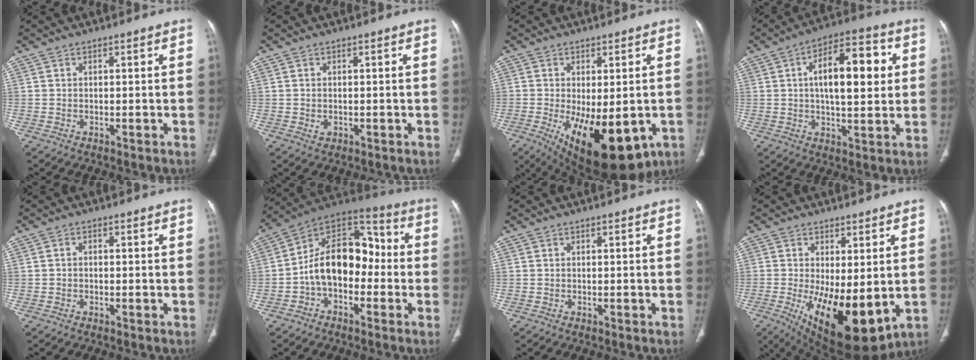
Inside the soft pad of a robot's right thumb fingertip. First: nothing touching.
{"total": 1.4, "force": [-0.2, 1.1, 0.8], "torque": [-0.015, 0.001, 0.001]}
{"total": 18.6, "force": [-6.8, 8.4, 15.1], "torque": [-0.198, -0.018, -0.079]}
{"total": 15.5, "force": [2.9, 6.8, 13.6], "torque": [-0.181, 0.014, 0.039]}
{"total": 0.7, "force": [-0.2, 0.5, 0.4], "torque": [-0.005, 0.002, -0.007]}
{"total": 16.1, "force": [-2.4, 10.6, 11.8], "torque": [-0.164, 0.058, -0.053]}
{"total": 0.0}
{"total": 16.6, "force": [-3.1, 7.0, 14.8], "torque": [-0.238, -0.033, -0.023]}